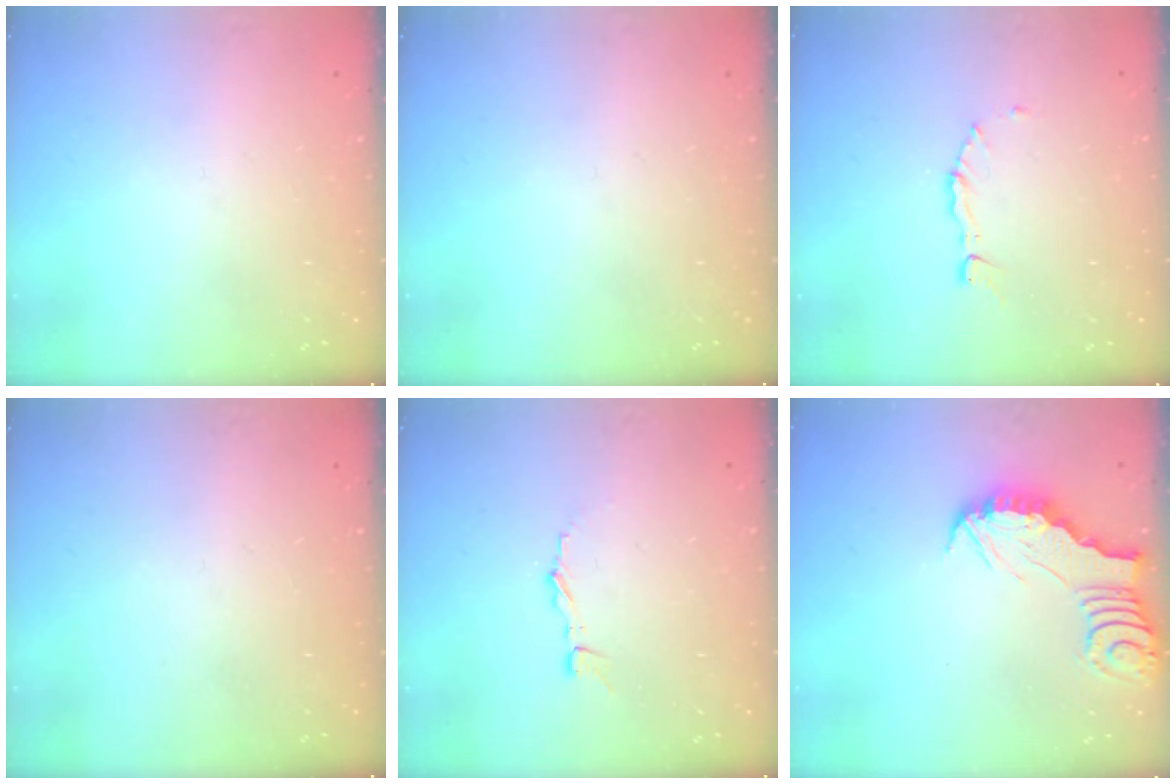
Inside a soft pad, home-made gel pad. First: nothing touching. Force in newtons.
{"total": 0.0}
{"total": 3.0, "press": 2.9, "slide": 0.3}
{"total": 0.0}
{"total": 3.9, "press": 3.8, "slide": 0.4}
{"total": 3.0, "press": 3.0, "slide": 0.3}